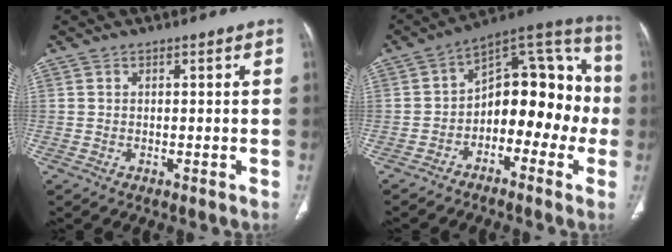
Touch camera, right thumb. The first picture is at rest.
{"total": 16.9, "force": [-3.4, 10.4, 12.9], "torque": [-0.120, 0.077, -0.060]}